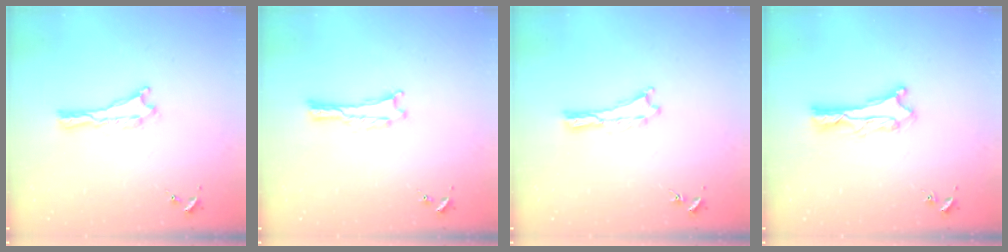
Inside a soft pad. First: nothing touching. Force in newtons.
{"total": 0.0}
{"total": 0.0}
{"total": 1.2, "press": 1.1, "slide": 0.1}